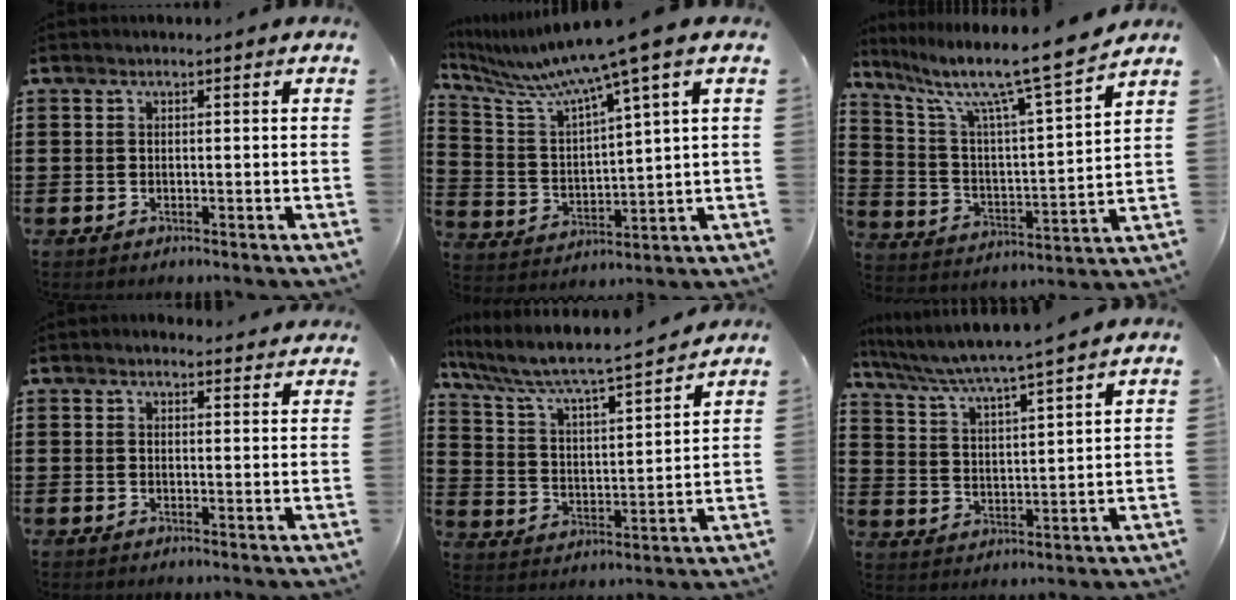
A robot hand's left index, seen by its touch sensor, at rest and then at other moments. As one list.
[{"total": 8.8, "force": [6.8, -0.8, 5.6], "torque": [-0.138, -0.047, 0.104]}, {"total": 10.2, "force": [8.1, 0.6, 6.2], "torque": [-0.145, -0.059, 0.125]}, {"total": 1.7, "force": [1.6, 0.4, 0.3], "torque": [-0.009, 0.004, 0.032]}, {"total": 5.9, "force": [5.2, 0.4, 2.8], "torque": [-0.078, -0.041, 0.080]}, {"total": 4.9, "force": [4.5, -0.9, 1.9], "torque": [-0.059, -0.034, 0.068]}]